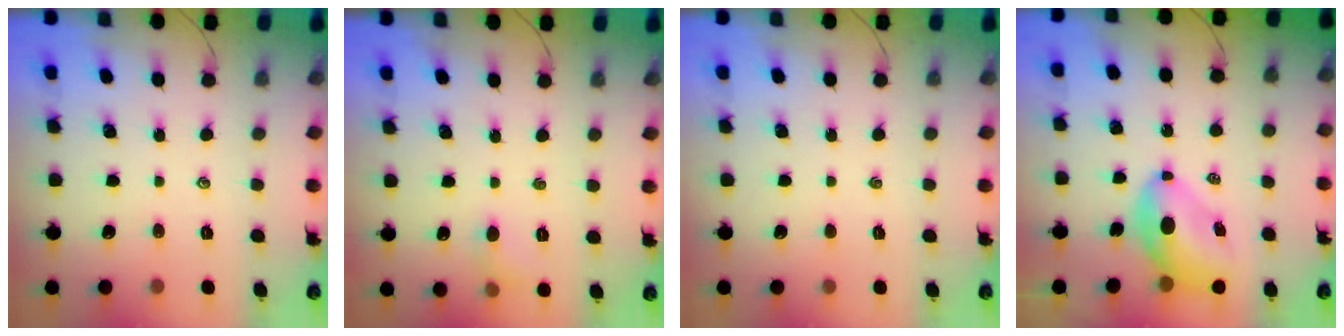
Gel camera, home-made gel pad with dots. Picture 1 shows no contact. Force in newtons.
{"total": 4.5, "press": 4.3, "slide": 1.4}
{"total": 0.0}
{"total": 7.4, "press": 7.1, "slide": 1.9}